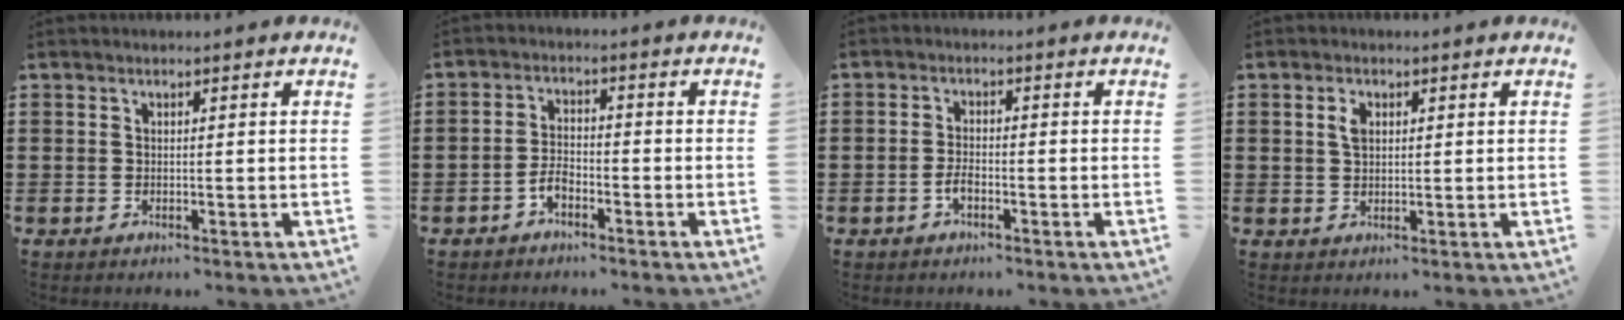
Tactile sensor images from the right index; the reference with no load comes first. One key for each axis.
{"total": 3.2, "fx": -2.0, "fy": 1.7, "fz": 1.9, "tx": -0.052, "ty": 0.002, "tz": -0.044}
{"total": 2.4, "fx": -1.2, "fy": 1.1, "fz": 1.7, "tx": -0.041, "ty": 0.001, "tz": -0.026}
{"total": 2.4, "fx": 0.8, "fy": 1.4, "fz": 1.7, "tx": -0.038, "ty": 0.006, "tz": 0.013}